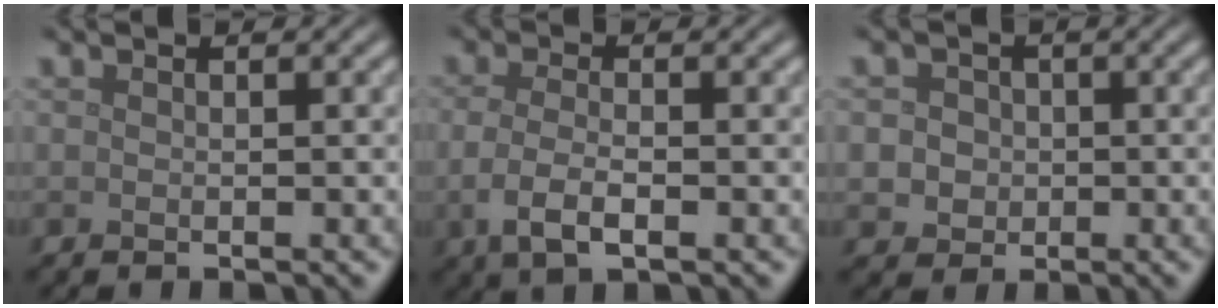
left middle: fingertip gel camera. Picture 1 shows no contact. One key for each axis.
{"total": 3.4, "fx": -0.9, "fy": 1.4, "fz": 3.0, "tx": -0.066, "ty": -0.008, "tz": -0.021}
{"total": 3.8, "fx": 0.3, "fy": 3.5, "fz": 1.5, "tx": -0.009, "ty": 0.020, "tz": -0.008}